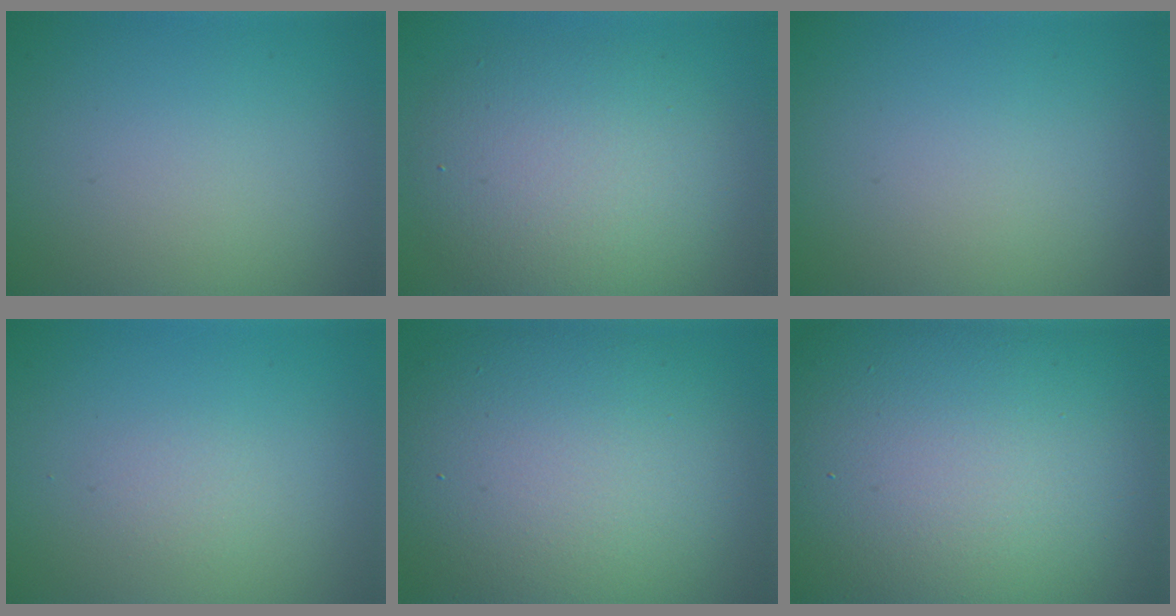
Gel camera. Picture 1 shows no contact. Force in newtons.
{"total": 6.7, "press": 6.7, "slide": 0.6}
{"total": 0.0}
{"total": 0.8, "press": 0.7, "slide": 0.1}
{"total": 13.5, "press": 13.4, "slide": 0.5}
{"total": 20.5, "press": 20.5, "slide": 0.9}